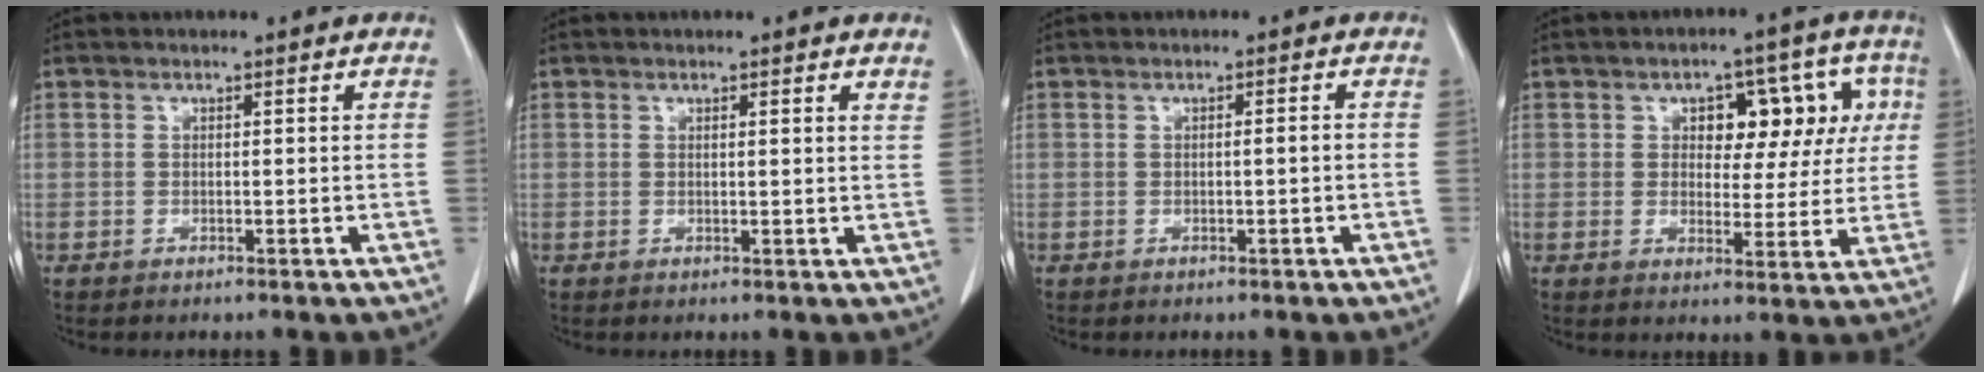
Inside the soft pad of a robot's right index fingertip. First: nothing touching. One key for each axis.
{"total": 2.2, "fx": 1.1, "fy": 0.5, "fz": 1.8, "tx": -0.039, "ty": 0.004, "tz": 0.014}
{"total": 1.6, "fx": -0.2, "fy": 0.4, "fz": 1.6, "tx": -0.036, "ty": 0.007, "tz": 0.002}
{"total": 12.9, "fx": 3.2, "fy": 7.4, "fz": 10.0, "tx": -0.135, "ty": 0.041, "tz": 0.052}